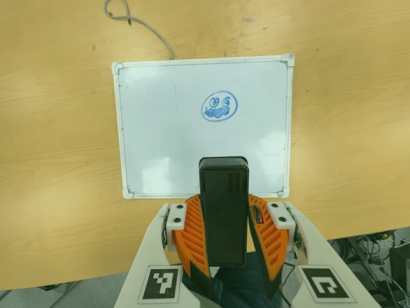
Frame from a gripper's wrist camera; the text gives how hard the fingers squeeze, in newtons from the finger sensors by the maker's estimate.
{"total": 9.4, "left": 8.0, "right": 10.9}